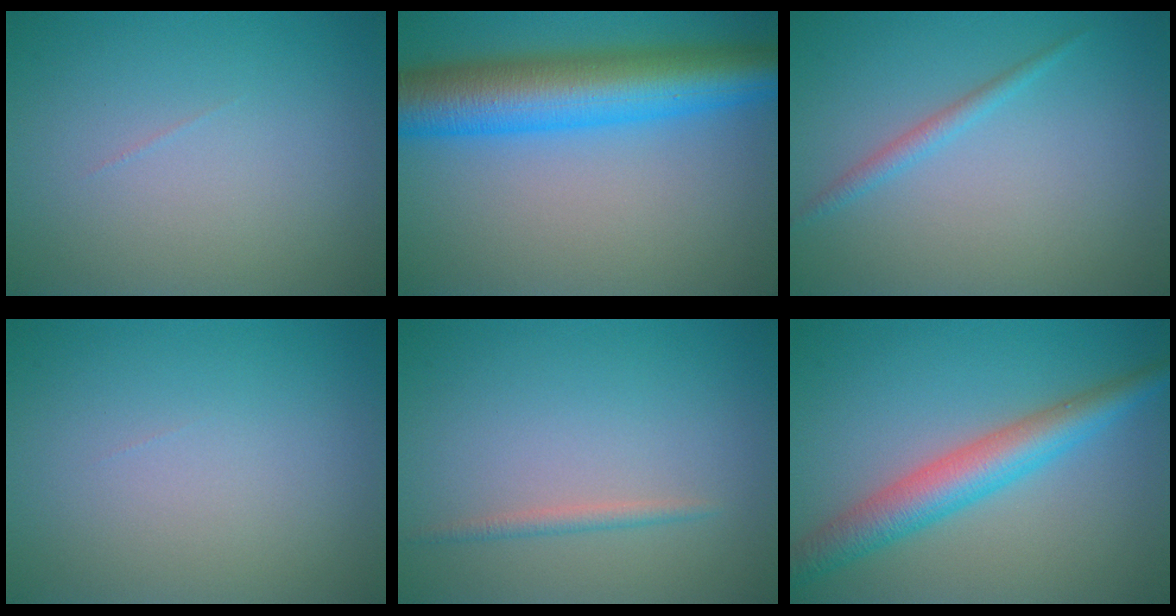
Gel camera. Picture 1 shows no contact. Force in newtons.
{"total": 10.6, "press": 10.6, "slide": 0.3}
{"total": 1.4, "press": 1.4, "slide": 0.1}
{"total": 0.0}
{"total": 1.1, "press": 1.1, "slide": 0.1}
{"total": 5.3, "press": 5.3, "slide": 0.0}